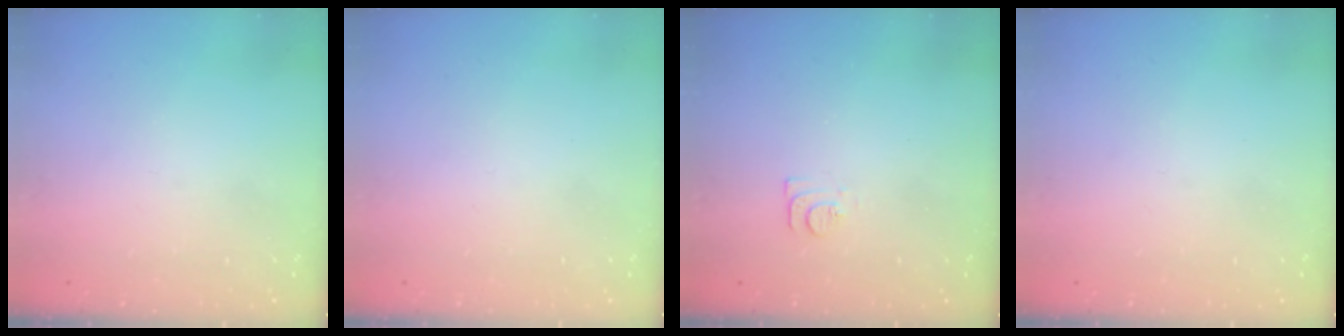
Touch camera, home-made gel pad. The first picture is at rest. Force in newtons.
{"total": 1.8, "press": 1.8, "slide": 0.2}
{"total": 6.2, "press": 6.1, "slide": 0.6}
{"total": 0.0}